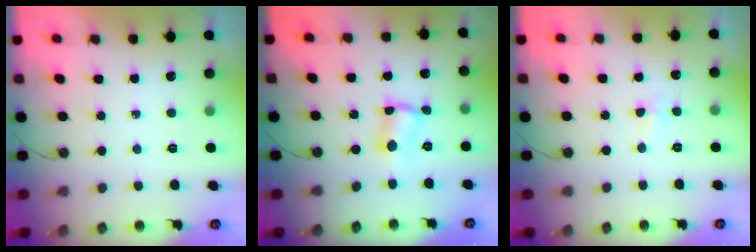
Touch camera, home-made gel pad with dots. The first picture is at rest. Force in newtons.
{"total": 2.3, "press": 2.2, "slide": 0.6}
{"total": 4.1, "press": 2.4, "slide": 3.4}